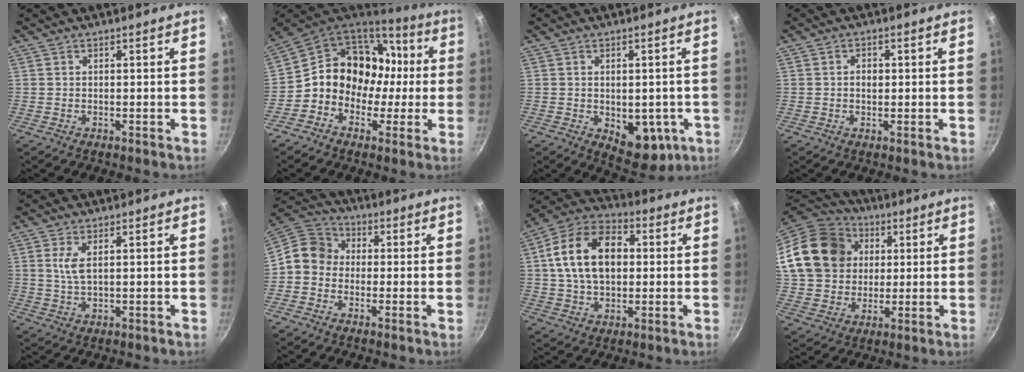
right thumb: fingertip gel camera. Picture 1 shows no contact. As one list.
[{"total": 16.4, "force": [-0.1, 13.8, 8.8], "torque": [-0.086, 0.051, -0.017]}, {"total": 9.7, "force": [-2.3, 6.1, 7.2], "torque": [-0.052, -0.007, -0.017]}, {"total": 2.1, "force": [0.1, 1.5, 1.4], "torque": [-0.017, 0.005, 0.001]}, {"total": 3.7, "force": [1.1, 1.4, 3.3], "torque": [-0.070, -0.007, 0.024]}, {"total": 8.3, "force": [-0.7, 7.4, 3.8], "torque": [-0.045, 0.028, -0.041]}, {"total": 17.0, "force": [2.3, 11.2, 12.6], "torque": [-0.191, 0.025, 0.025]}, {"total": 20.5, "force": [4.7, 16.8, 10.8], "torque": [-0.180, 0.026, 0.087]}]